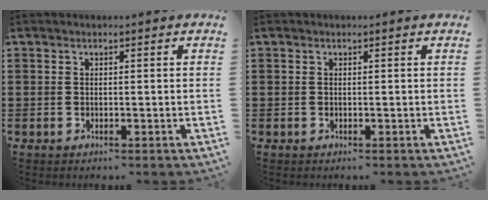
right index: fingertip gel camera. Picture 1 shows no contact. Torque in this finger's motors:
{"motor_torque": [0.00, 0.00, 0.00, 0.00]}